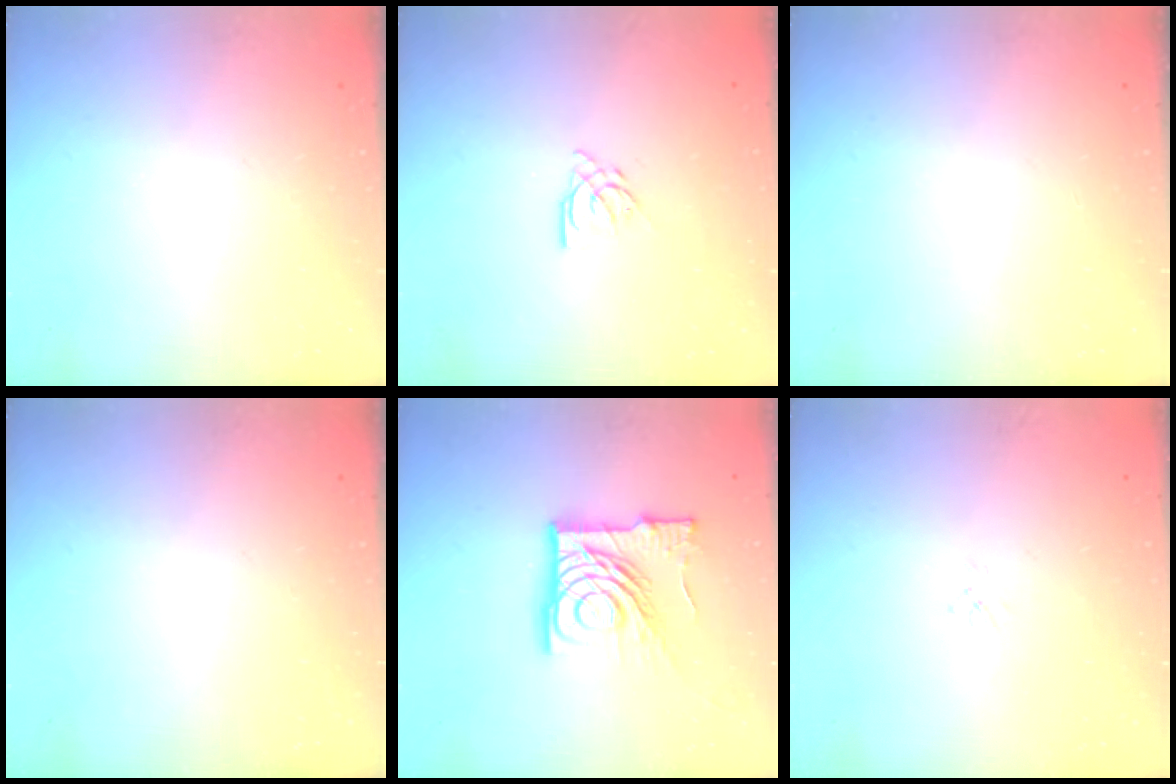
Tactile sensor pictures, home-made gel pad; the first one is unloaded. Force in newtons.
{"total": 5.0, "press": 5.0, "slide": 0.5}
{"total": 0.0}
{"total": 0.0}
{"total": 23.5, "press": 23.3, "slide": 2.7}
{"total": 1.1, "press": 1.0, "slide": 0.3}